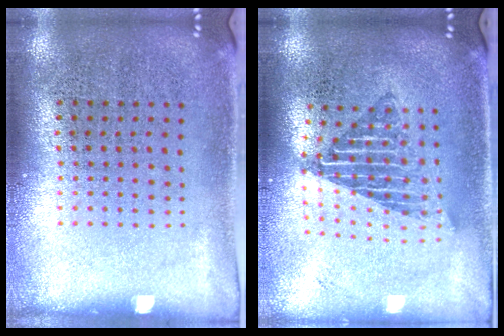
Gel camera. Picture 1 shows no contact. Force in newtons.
{"total": 1.7, "press": 1.4, "slide": 0.9}